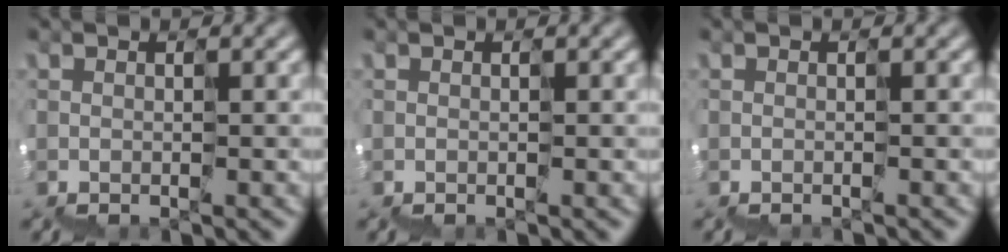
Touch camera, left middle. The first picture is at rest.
{"total": 0.0}
{"total": 0.7, "force": [-0.7, -0.1, -0.2], "torque": [0.006, -0.002, -0.008]}